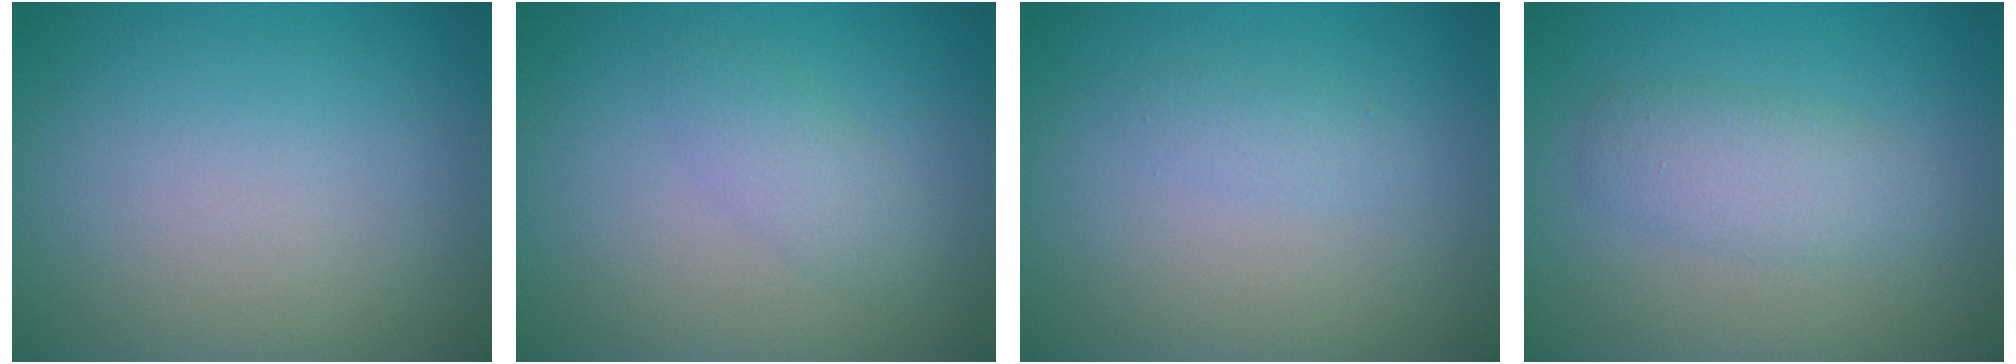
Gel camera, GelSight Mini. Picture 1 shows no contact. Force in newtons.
{"total": 1.9, "press": 1.9, "slide": 0.2}
{"total": 1.1, "press": 1.1, "slide": 0.1}
{"total": 2.9, "press": 2.9, "slide": 0.1}